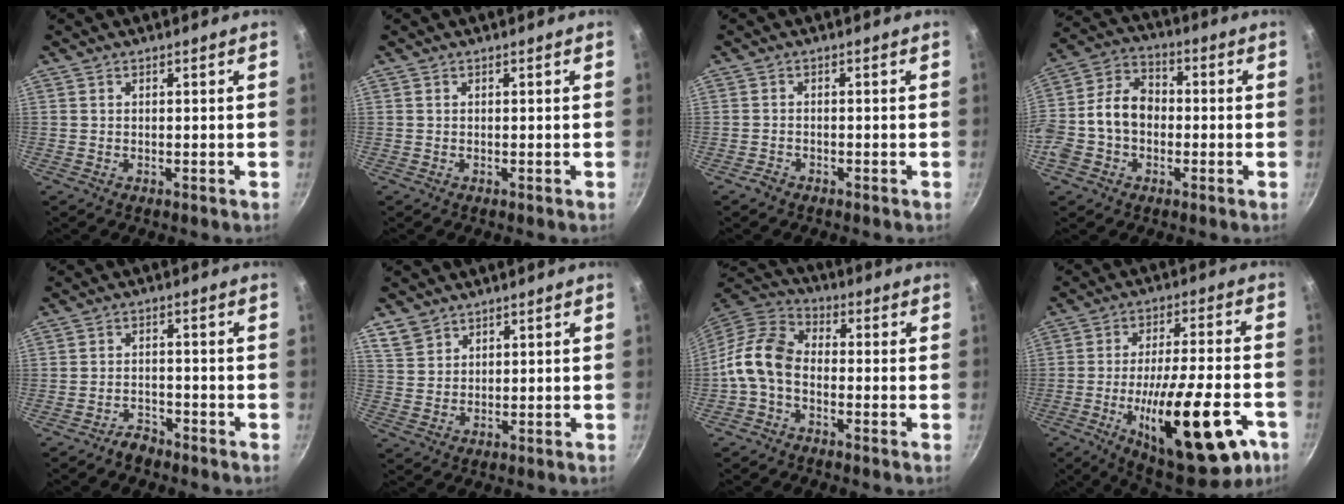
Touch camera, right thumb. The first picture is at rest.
{"total": 0.0}
{"total": 1.5, "force": [-1.2, 0.8, 0.4], "torque": [-0.013, 0.015, -0.024]}
{"total": 12.8, "force": [-1.9, 9.5, 8.3], "torque": [-0.131, 0.040, -0.049]}
{"total": 3.1, "force": [-2.7, 1.3, 0.6], "torque": [0.002, 0.033, -0.044]}
{"total": 4.6, "force": [3.2, 3.1, 1.2], "torque": [-0.010, -0.003, 0.068]}
{"total": 9.8, "force": [-2.4, 6.5, 6.9], "torque": [-0.130, 0.041, -0.067]}
{"total": 25.0, "force": [-9.6, 8.3, 21.6], "torque": [-0.298, 0.025, -0.133]}